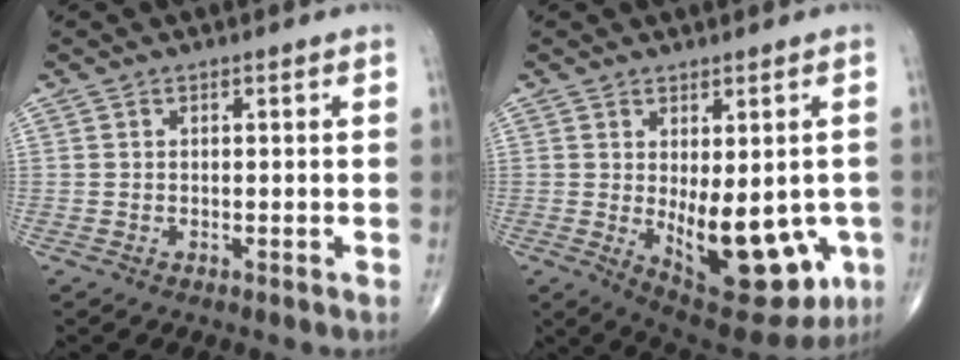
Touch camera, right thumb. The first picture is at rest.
{"total": 17.0, "force": [-3.3, 8.2, 14.5], "torque": [-0.170, -0.019, -0.020]}